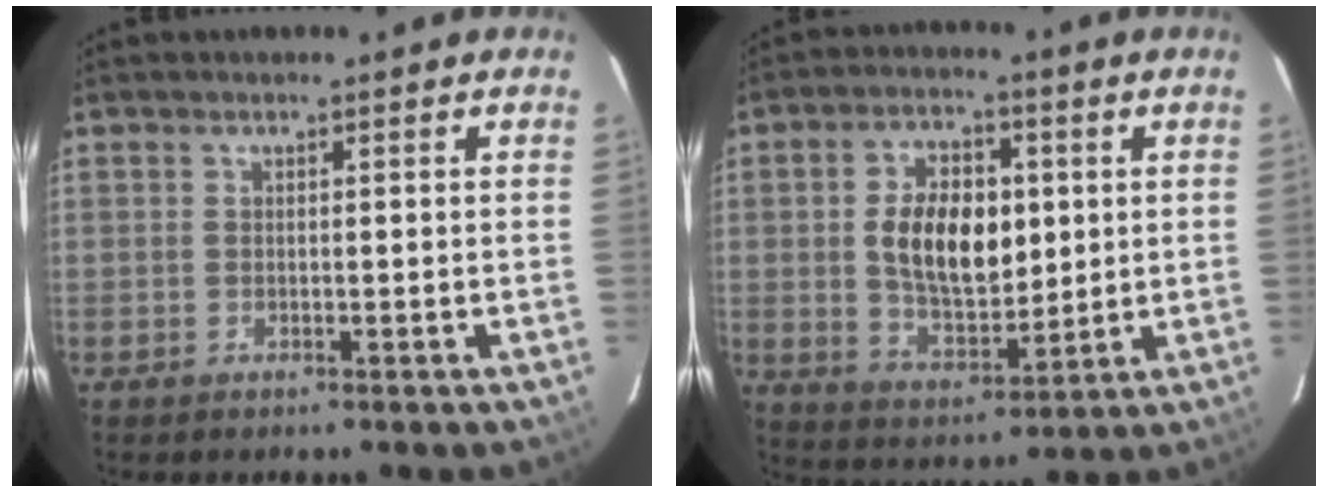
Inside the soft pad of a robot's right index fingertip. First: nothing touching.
{"total": 13.3, "force": [1.6, 7.8, 10.6], "torque": [-0.191, 0.010, 0.040]}